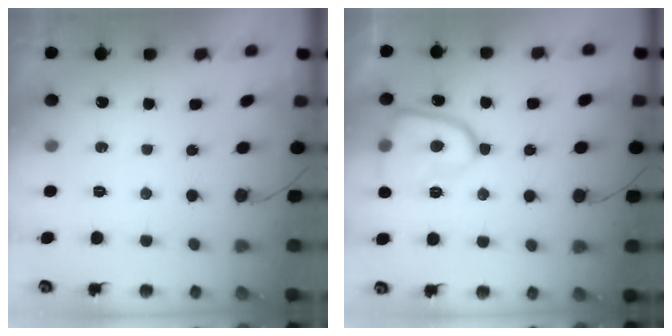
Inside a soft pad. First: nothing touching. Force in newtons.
{"total": 12.6, "press": 12.6, "slide": 1.3}